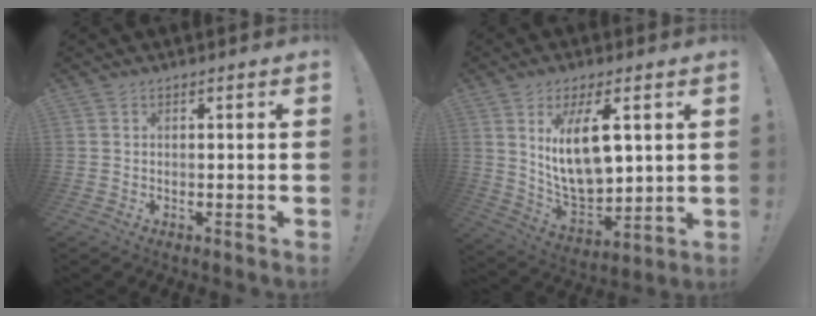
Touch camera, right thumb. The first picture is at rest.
{"total": 15.5, "force": [5.9, 7.0, 12.5], "torque": [-0.235, -0.035, 0.098]}